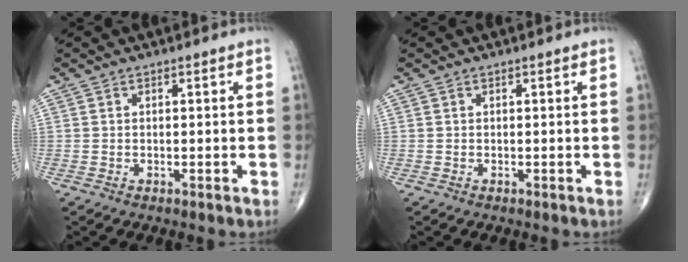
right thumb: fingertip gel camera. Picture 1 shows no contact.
{"total": 0.0}